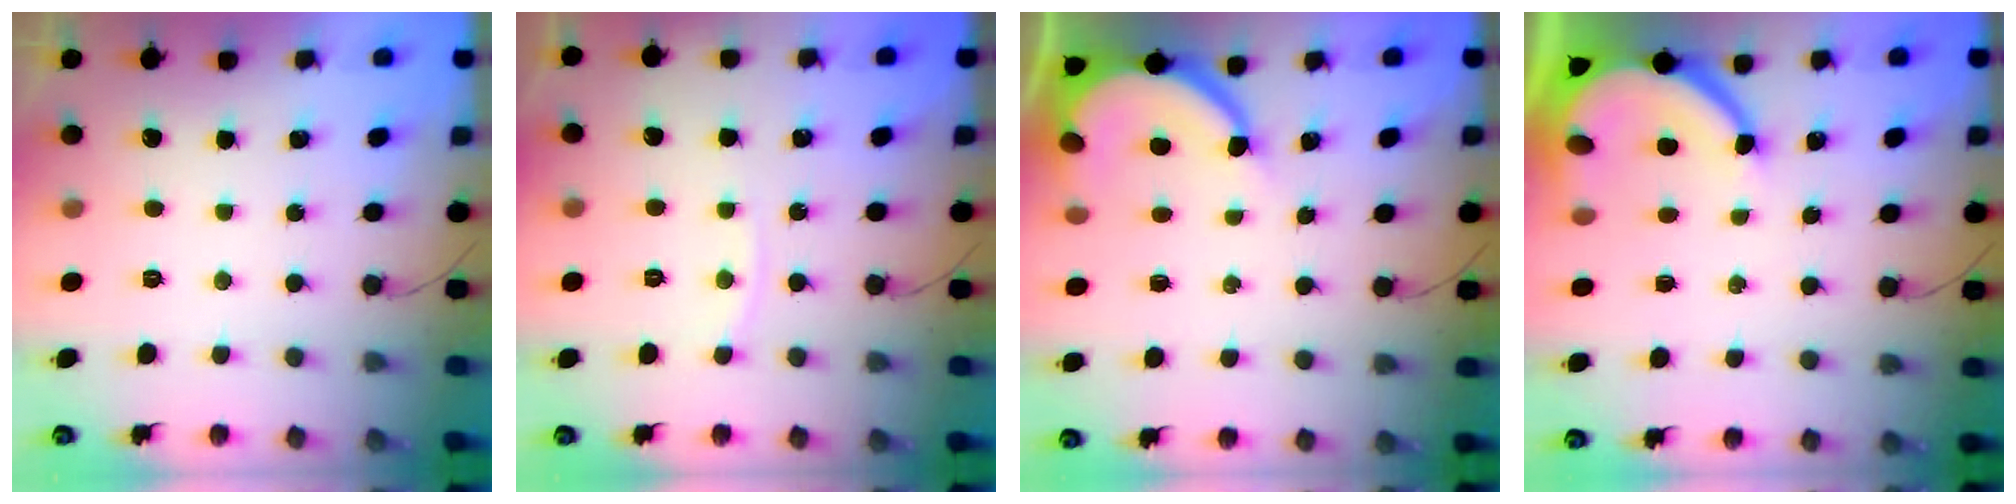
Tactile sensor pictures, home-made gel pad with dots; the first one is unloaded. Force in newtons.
{"total": 3.1, "press": 3.1, "slide": 0.6}
{"total": 9.7, "press": 9.7, "slide": 1.0}
{"total": 9.0, "press": 8.9, "slide": 0.9}